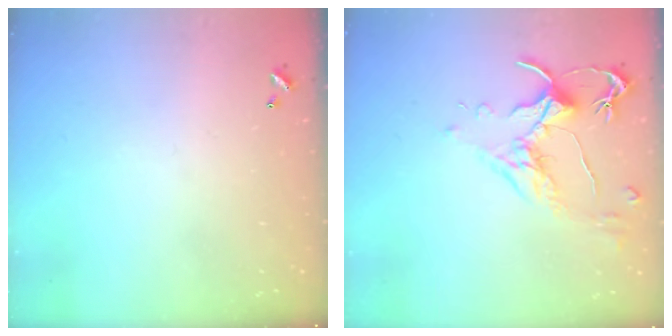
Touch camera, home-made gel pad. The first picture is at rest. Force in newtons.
{"total": 1.6, "press": 1.4, "slide": 0.7}